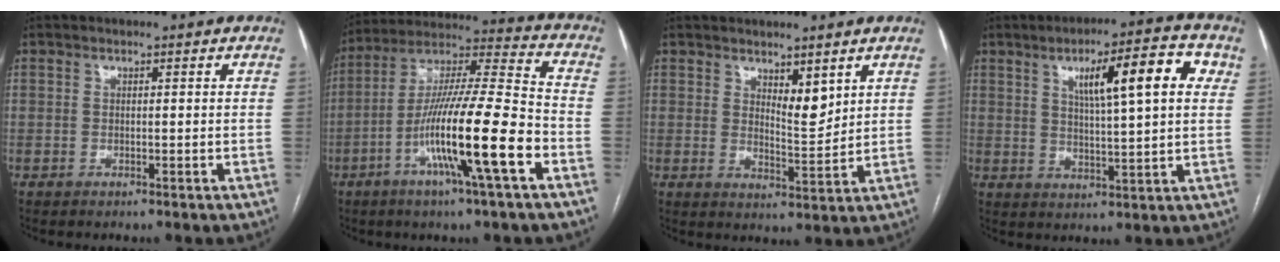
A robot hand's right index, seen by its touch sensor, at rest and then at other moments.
{"total": 16.8, "force": [-6.3, 0.1, 15.6], "torque": [-0.290, -0.006, -0.116]}
{"total": 4.4, "force": [2.8, 1.3, 3.1], "torque": [-0.055, -0.013, 0.053]}
{"total": 12.1, "force": [4.3, 1.8, 11.2], "torque": [-0.169, 0.016, 0.063]}